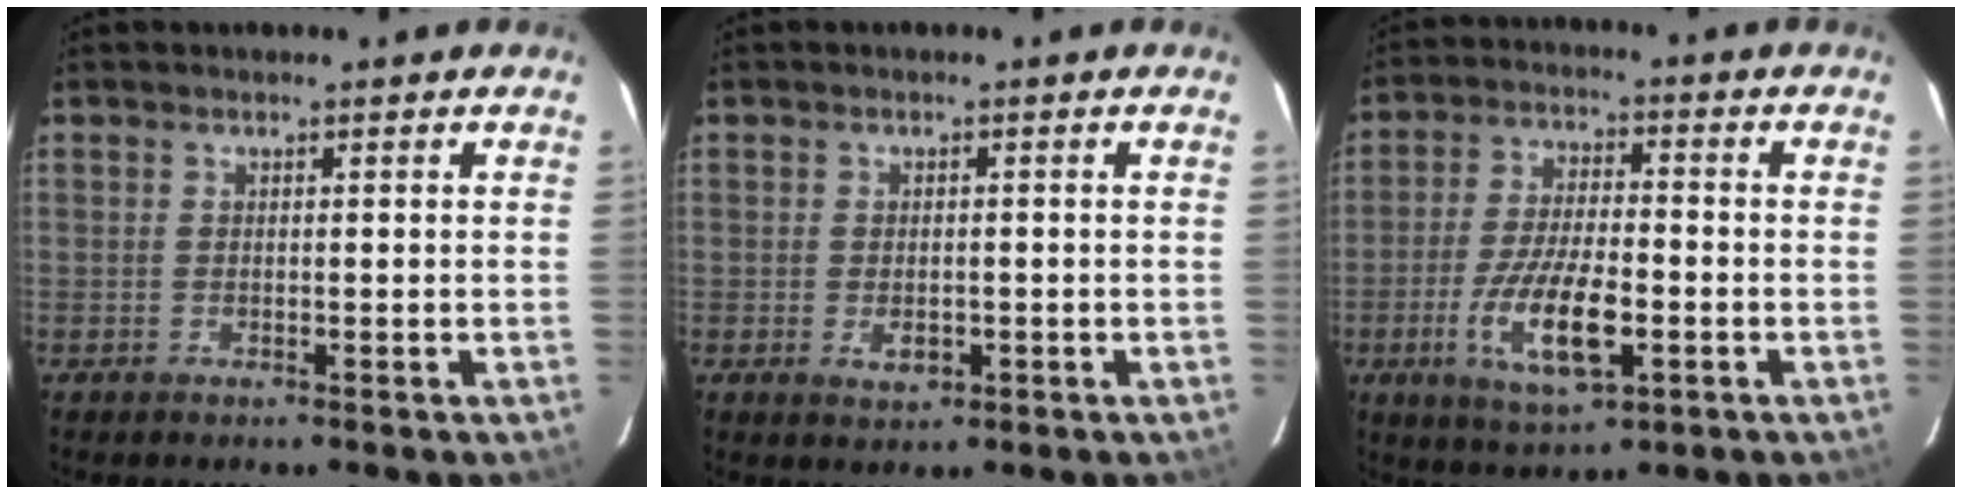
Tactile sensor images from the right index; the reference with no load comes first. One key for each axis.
{"total": 3.2, "fx": -1.0, "fy": 2.0, "fz": 2.3, "tx": -0.043, "ty": -0.007, "tz": -0.013}
{"total": 13.1, "fx": -4.5, "fy": 4.8, "fz": 11.3, "tx": -0.231, "ty": -0.017, "tz": -0.079}